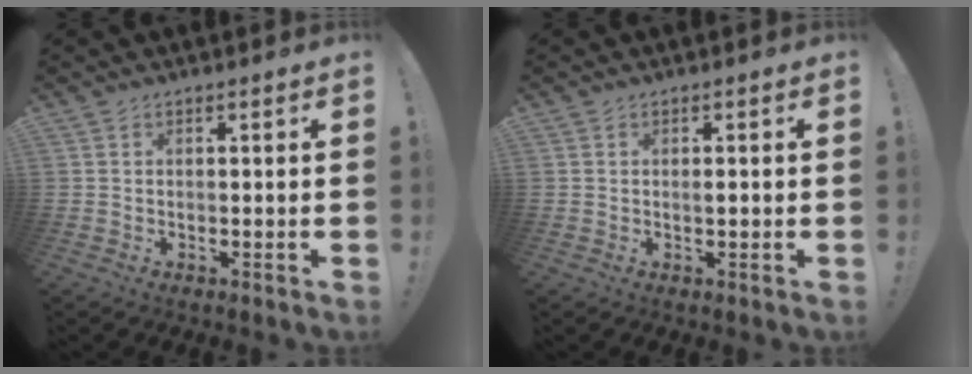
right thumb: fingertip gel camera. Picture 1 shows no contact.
{"total": 0.8, "force": [-0.2, 0.1, 0.8], "torque": [-0.012, 0.000, -0.005]}